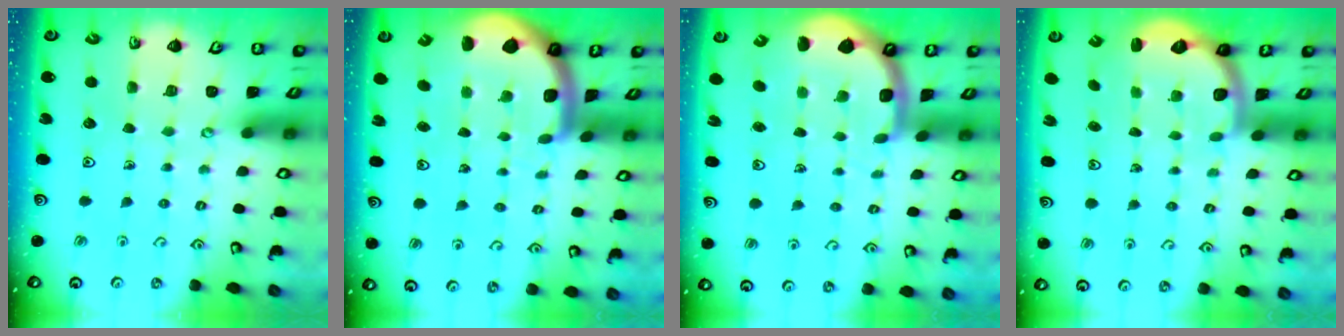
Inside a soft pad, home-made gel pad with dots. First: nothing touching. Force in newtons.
{"total": 3.5, "press": 3.5, "slide": 0.5}
{"total": 3.7, "press": 3.2, "slide": 1.8}
{"total": 2.7, "press": 2.0, "slide": 1.7}